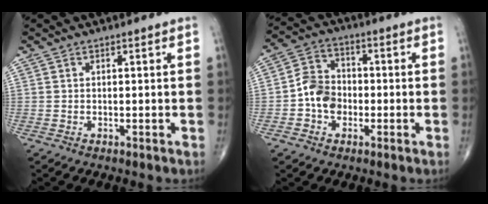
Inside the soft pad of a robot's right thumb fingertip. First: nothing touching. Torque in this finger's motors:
{"motor_torque": [1.00, 0.94, 0.87, -0.13, 0.05]}